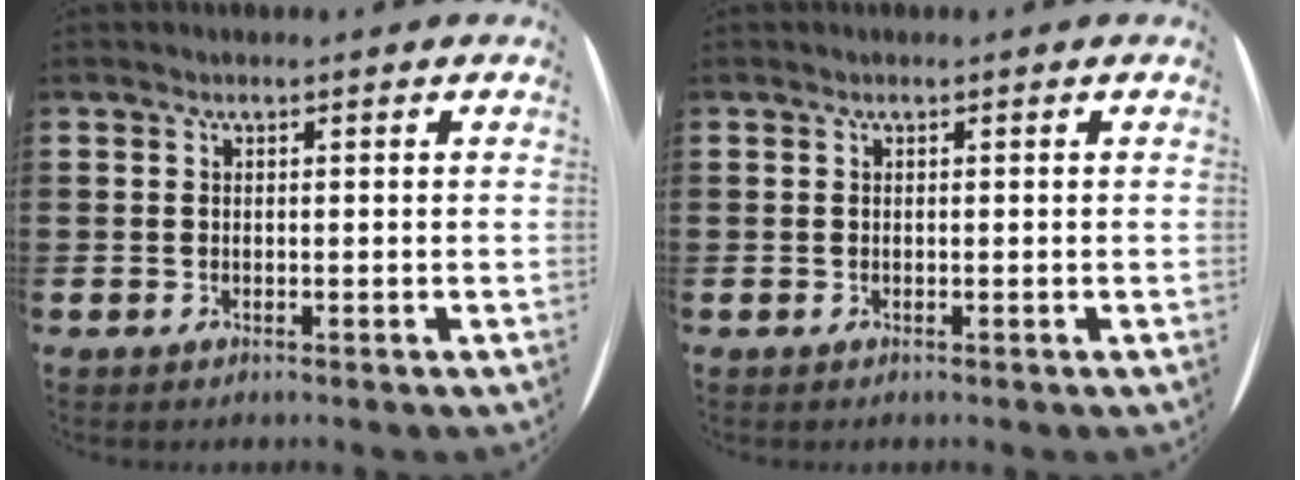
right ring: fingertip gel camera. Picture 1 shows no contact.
{"total": 0.0}